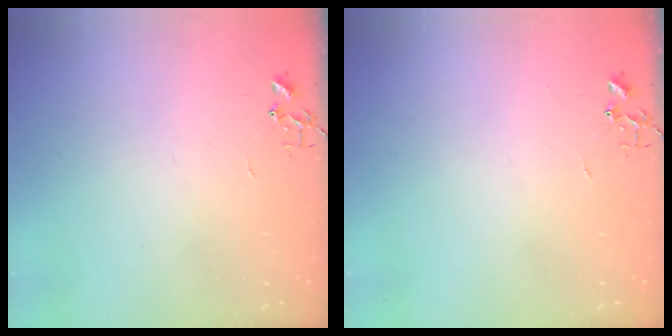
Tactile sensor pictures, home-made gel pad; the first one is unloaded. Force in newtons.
{"total": 0.0}